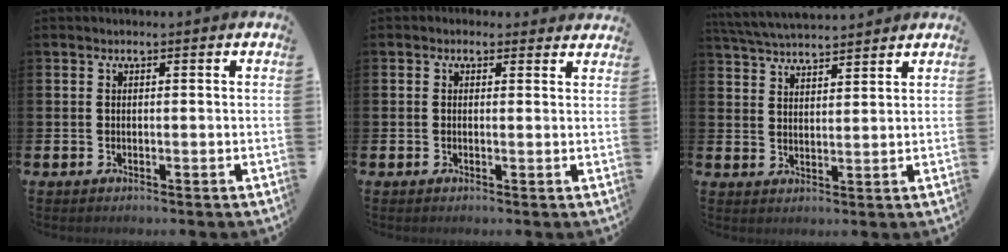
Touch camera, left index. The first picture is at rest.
{"total": 0.9, "force": [0.6, 0.6, 0.1], "torque": [0.000, 0.005, 0.010]}
{"total": 4.7, "force": [4.7, 0.5, 0.5], "torque": [-0.029, -0.022, 0.086]}